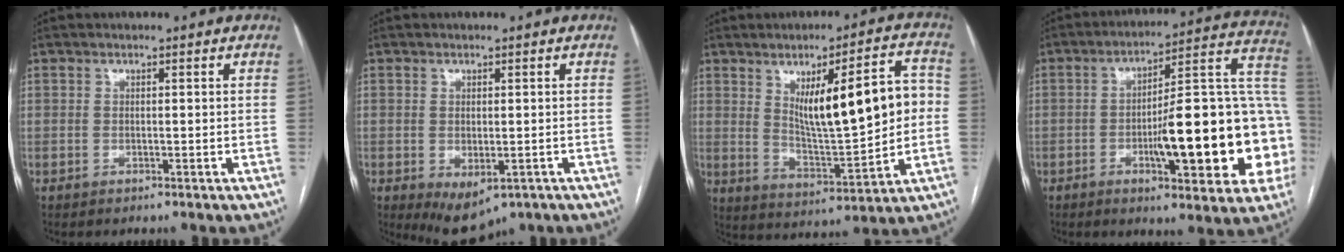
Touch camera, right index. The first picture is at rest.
{"total": 6.0, "force": [-2.7, 3.3, 4.3], "torque": [-0.061, -0.014, -0.027]}
{"total": 16.0, "force": [2.3, 3.6, 15.5], "torque": [-0.236, 0.017, 0.048]}
{"total": 24.2, "force": [-4.7, 4.7, 23.2], "torque": [-0.255, 0.028, -0.057]}